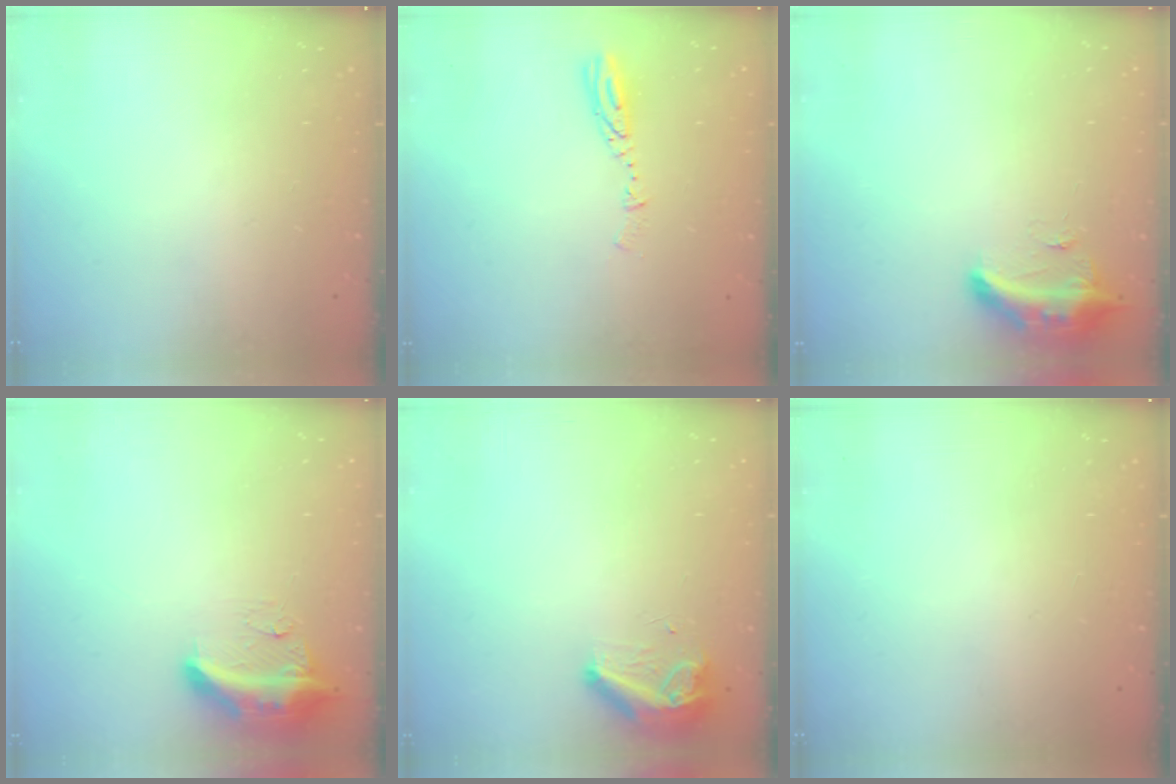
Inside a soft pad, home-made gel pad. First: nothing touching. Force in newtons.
{"total": 3.9, "press": 3.9, "slide": 0.3}
{"total": 9.4, "press": 9.1, "slide": 2.2}
{"total": 10.7, "press": 10.7, "slide": 1.1}
{"total": 8.4, "press": 8.4, "slide": 0.9}
{"total": 0.0}